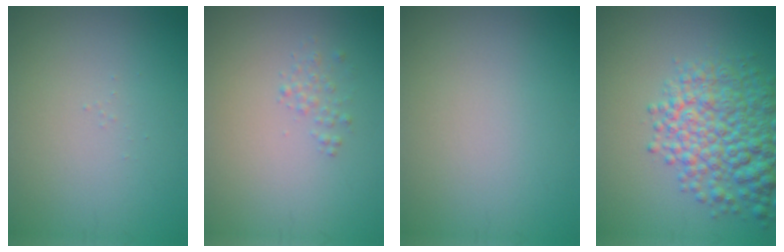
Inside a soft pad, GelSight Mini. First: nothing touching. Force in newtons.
{"total": 0.9, "press": 0.9, "slide": 0.0}
{"total": 0.0}
{"total": 7.6, "press": 7.6, "slide": 0.3}